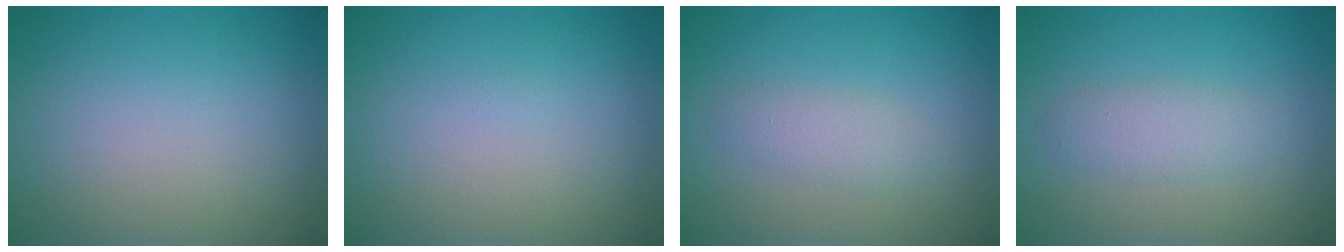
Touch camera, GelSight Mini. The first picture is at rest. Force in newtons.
{"total": 0.0}
{"total": 1.8, "press": 1.8, "slide": 0.0}
{"total": 2.0, "press": 2.0, "slide": 0.1}